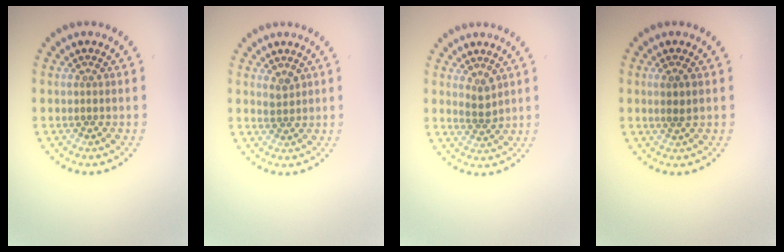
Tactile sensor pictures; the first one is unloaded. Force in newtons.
{"total": 1.1, "press": 0.9, "slide": 0.7}
{"total": 1.5, "press": 1.2, "slide": 0.9}
{"total": 1.0, "press": 0.8, "slide": 0.7}